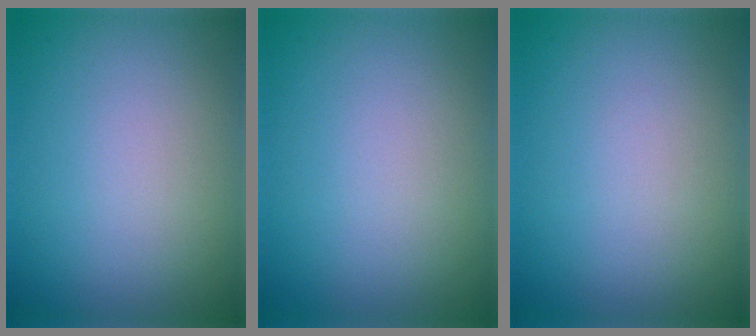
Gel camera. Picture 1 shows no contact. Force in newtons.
{"total": 0.0}
{"total": 0.0}